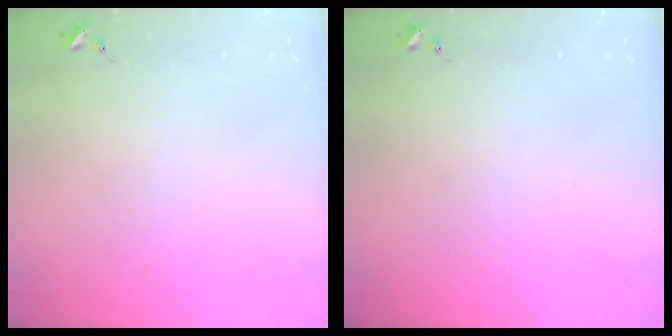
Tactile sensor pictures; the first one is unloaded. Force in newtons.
{"total": 0.0}